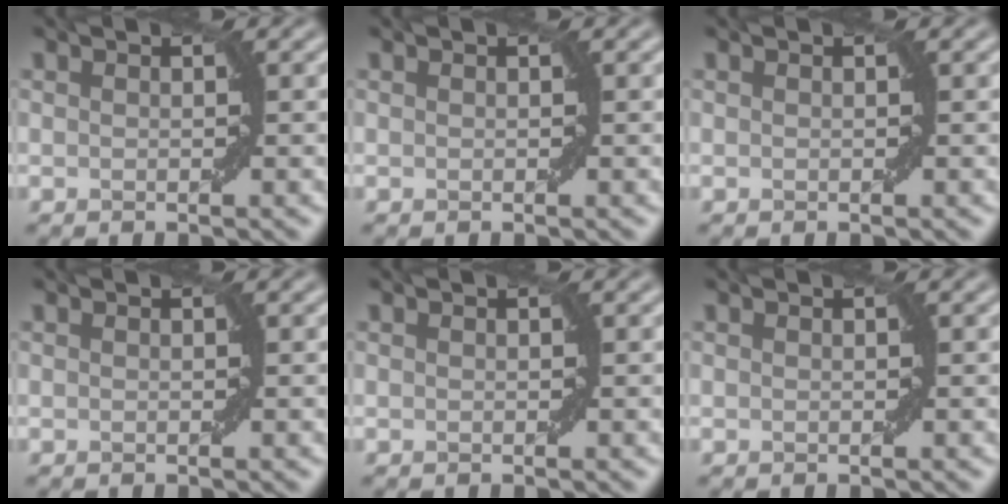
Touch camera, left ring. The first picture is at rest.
{"total": 0.0}
{"total": 0.0}
{"total": 0.0}
{"total": 0.0}
{"total": 0.0}